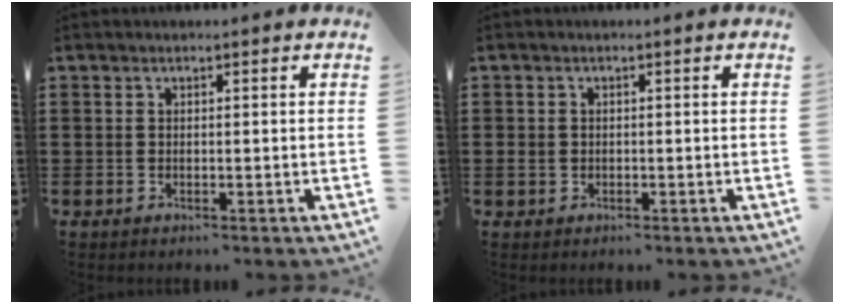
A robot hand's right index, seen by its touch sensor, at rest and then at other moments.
{"total": 1.4, "force": [-0.4, 1.2, 0.6], "torque": [-0.016, 0.001, -0.009]}